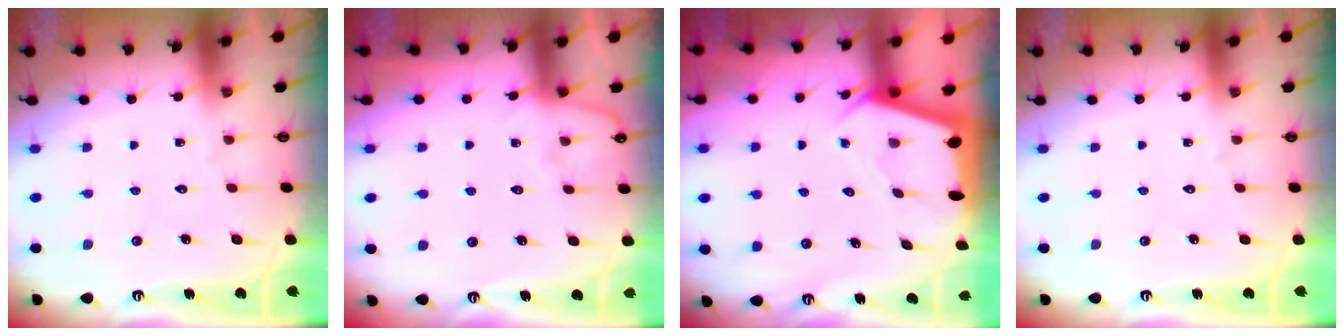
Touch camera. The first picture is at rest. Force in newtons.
{"total": 3.4, "press": 3.4, "slide": 0.5}
{"total": 2.5, "press": 2.5, "slide": 0.3}
{"total": 0.0}